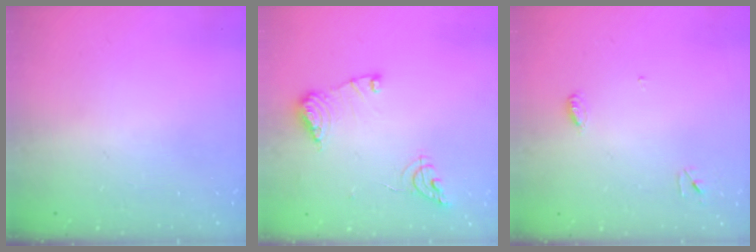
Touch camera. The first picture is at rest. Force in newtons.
{"total": 11.5, "press": 11.4, "slide": 1.0}
{"total": 3.5, "press": 3.4, "slide": 0.4}